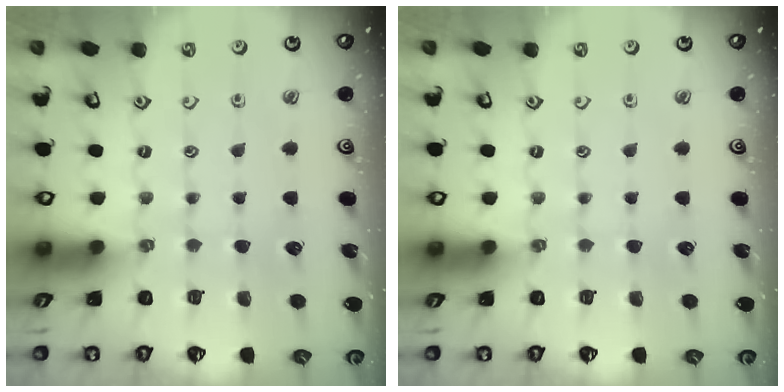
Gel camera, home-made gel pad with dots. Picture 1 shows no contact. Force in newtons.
{"total": 0.0}